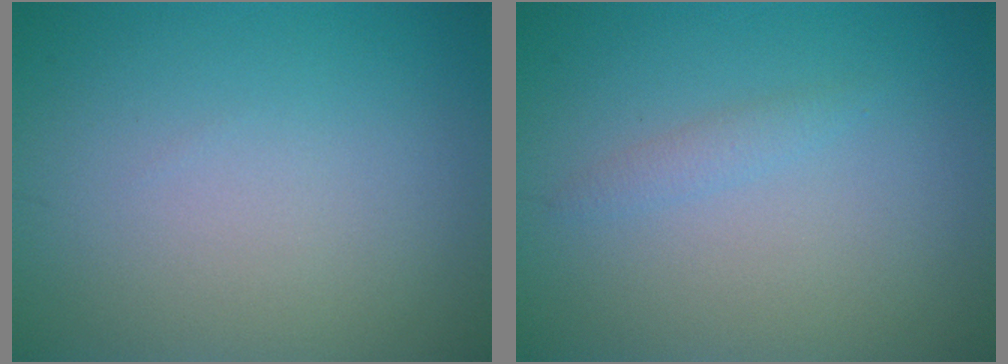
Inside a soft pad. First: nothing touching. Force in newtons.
{"total": 1.0, "press": 1.0, "slide": 0.1}